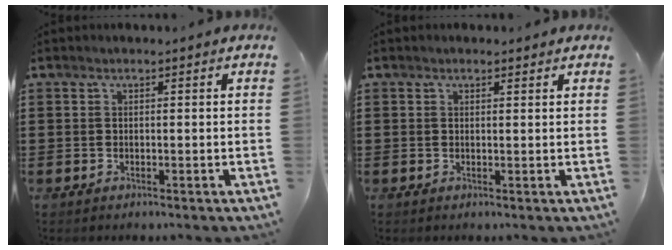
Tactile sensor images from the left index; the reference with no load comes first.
{"total": 0.6, "force": [0.5, 0.3, 0.3], "torque": [-0.008, 0.002, 0.009]}